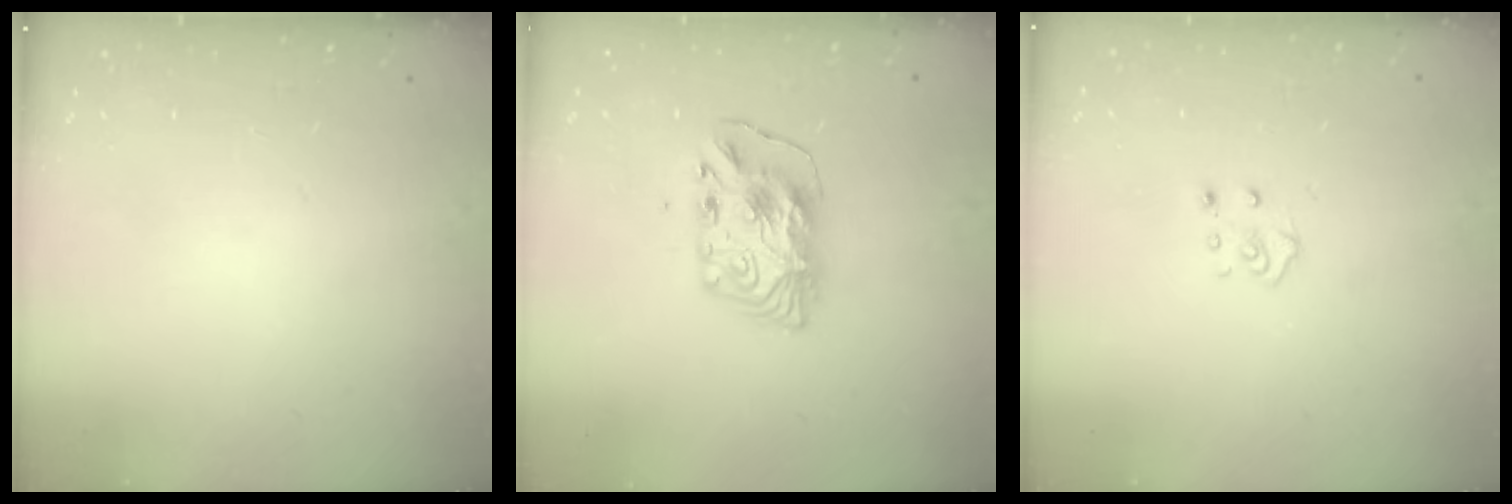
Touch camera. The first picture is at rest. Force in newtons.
{"total": 9.4, "press": 9.4, "slide": 0.8}
{"total": 5.1, "press": 5.1, "slide": 0.4}